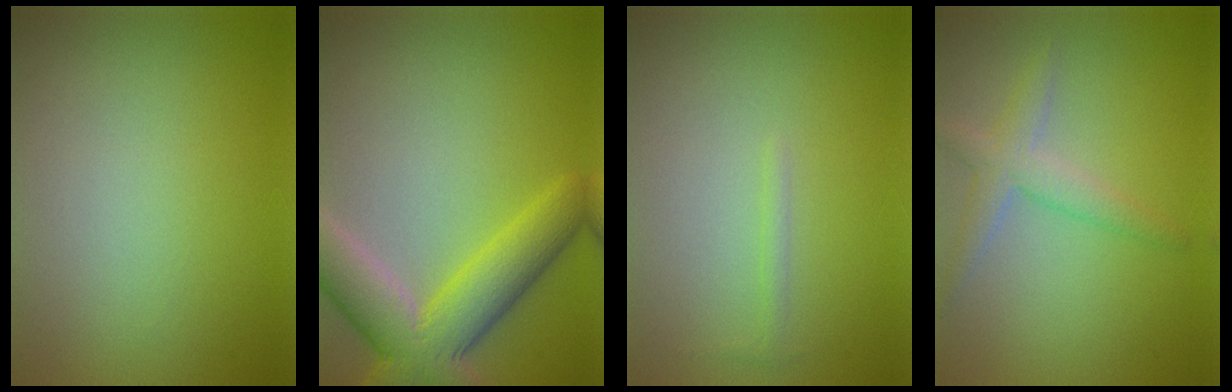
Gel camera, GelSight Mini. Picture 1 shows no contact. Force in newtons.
{"total": 7.7, "press": 7.7, "slide": 0.4}
{"total": 0.7, "press": 0.7, "slide": 0.0}
{"total": 2.8, "press": 2.7, "slide": 0.3}